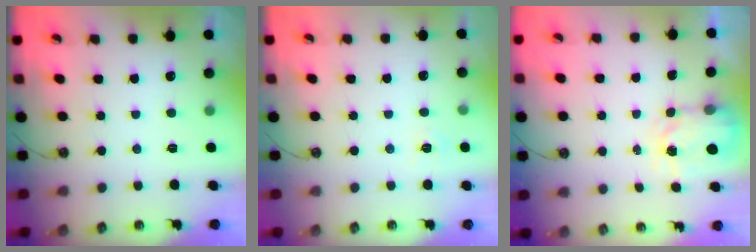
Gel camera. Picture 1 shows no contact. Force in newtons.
{"total": 5.3, "press": 5.3, "slide": 0.5}
{"total": 4.4, "press": 4.4, "slide": 0.3}